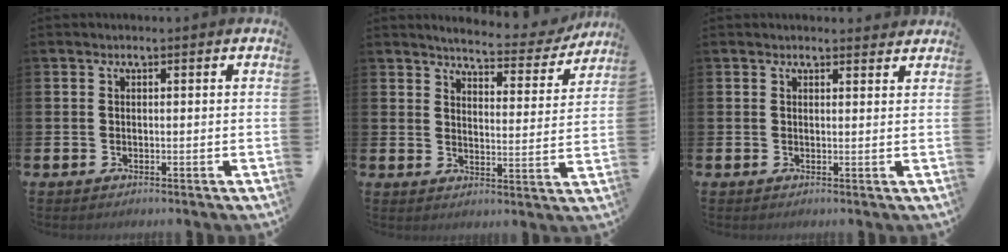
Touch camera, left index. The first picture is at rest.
{"total": 4.8, "force": [4.6, 0.8, 1.0], "torque": [-0.028, -0.038, 0.072]}
{"total": 1.4, "force": [1.4, 0.3, 0.1], "torque": [0.007, -0.005, 0.024]}